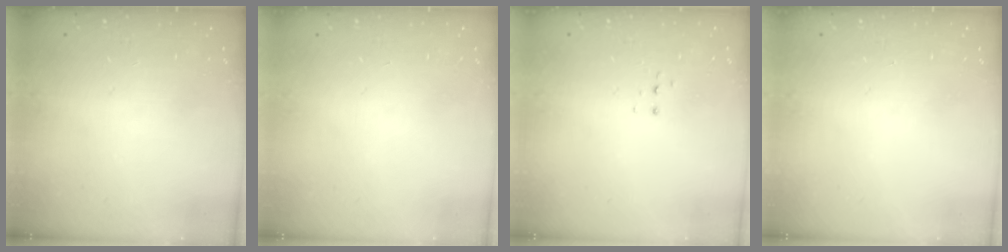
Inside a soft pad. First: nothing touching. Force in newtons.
{"total": 0.0}
{"total": 3.3, "press": 3.2, "slide": 0.6}
{"total": 0.0}